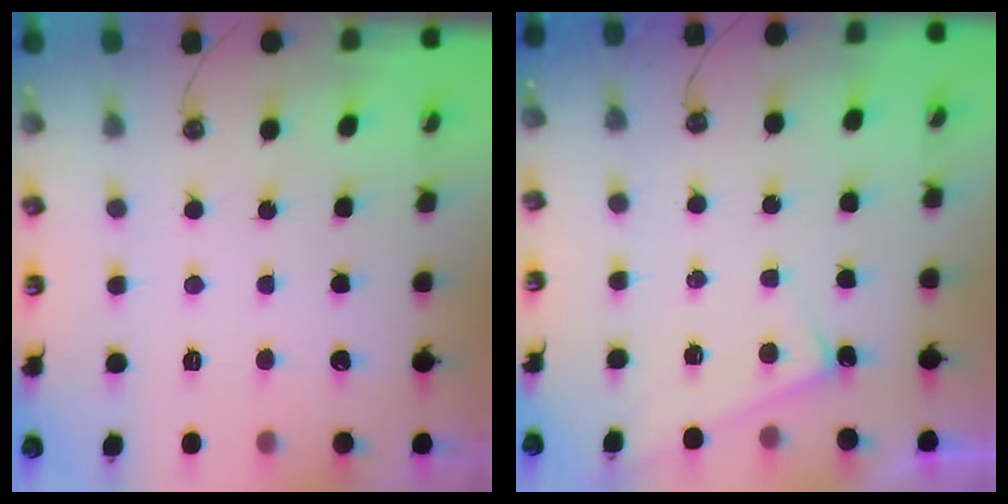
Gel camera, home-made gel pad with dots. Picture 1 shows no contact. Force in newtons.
{"total": 3.2, "press": 3.2, "slide": 0.3}